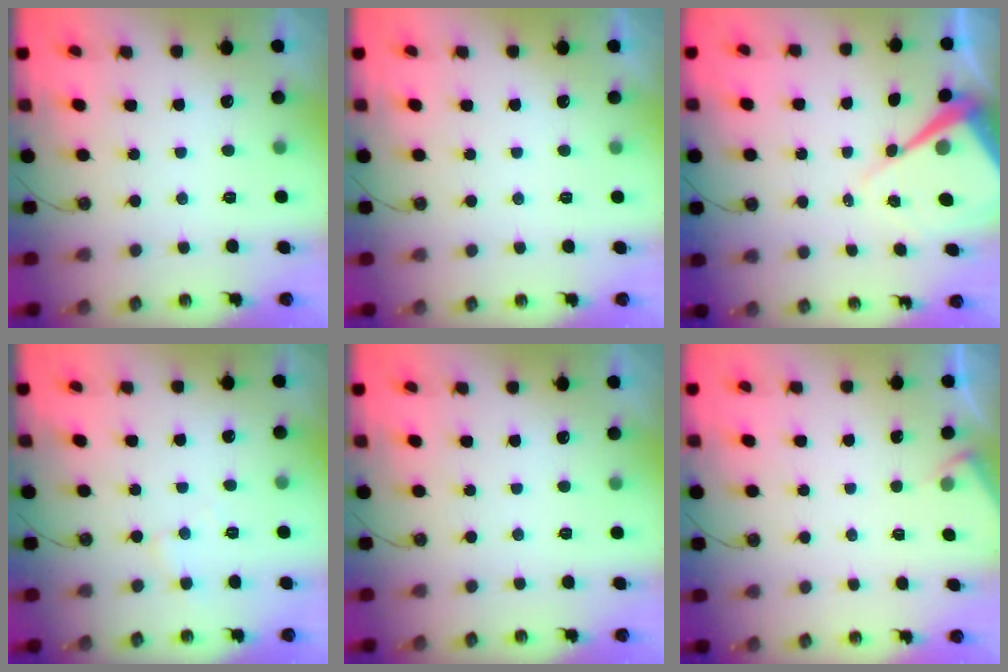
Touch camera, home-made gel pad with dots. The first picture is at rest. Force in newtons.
{"total": 2.2, "press": 2.2, "slide": 0.4}
{"total": 10.2, "press": 10.2, "slide": 0.6}
{"total": 4.6, "press": 4.5, "slide": 0.6}
{"total": 0.0}
{"total": 3.0, "press": 3.0, "slide": 0.4}